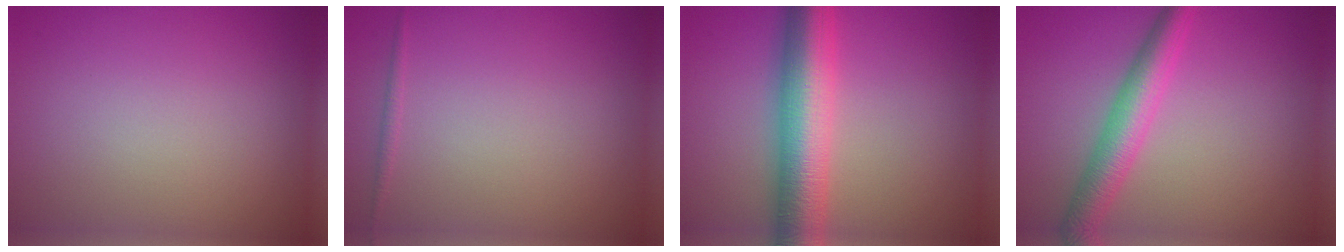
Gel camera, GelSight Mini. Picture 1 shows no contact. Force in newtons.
{"total": 0.6, "press": 0.6, "slide": 0.0}
{"total": 8.8, "press": 8.8, "slide": 0.2}
{"total": 4.5, "press": 4.5, "slide": 0.1}